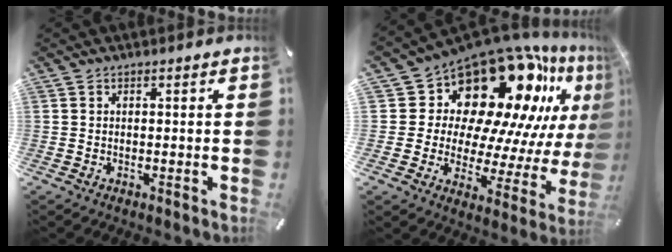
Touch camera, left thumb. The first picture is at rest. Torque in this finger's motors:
{"motor_torque": [2.28, 2.72, 1.31, 0.34, 0.18]}